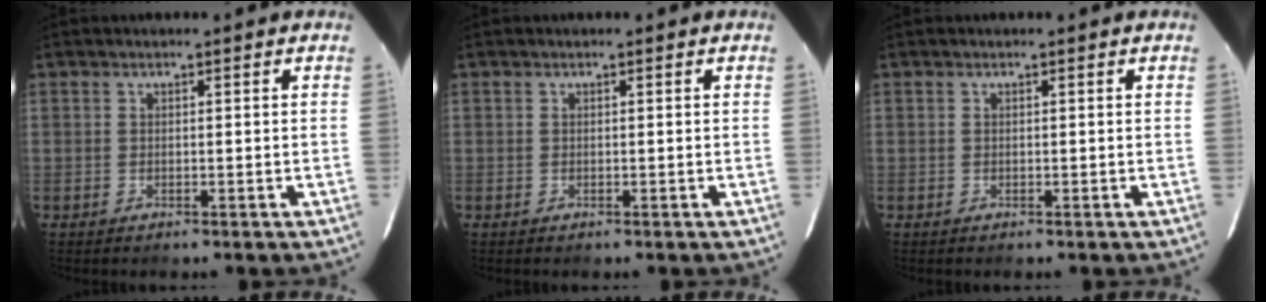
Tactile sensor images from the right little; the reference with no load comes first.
{"total": 0.0}
{"total": 0.0}